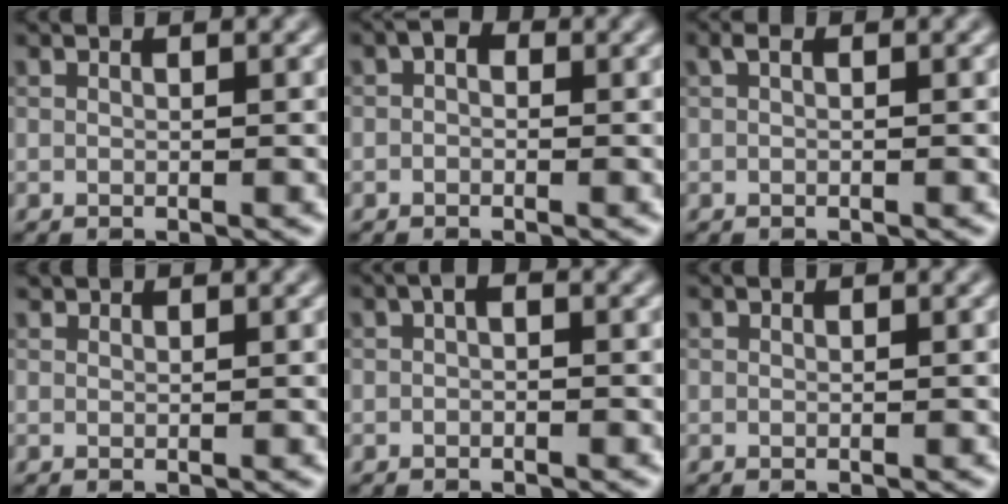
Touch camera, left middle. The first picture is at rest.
{"total": 1.1, "force": [0.0, 0.9, 0.8], "torque": [-0.014, -0.001, -0.009]}
{"total": 0.6, "force": [0.2, 0.2, 0.5], "torque": [-0.015, 0.005, 0.003]}
{"total": 0.5, "force": [0.5, 0.1, 0.0], "torque": [-0.004, -0.003, 0.007]}
{"total": 0.7, "force": [-0.2, 0.3, 0.6], "torque": [-0.015, 0.001, -0.005]}
{"total": 0.0}